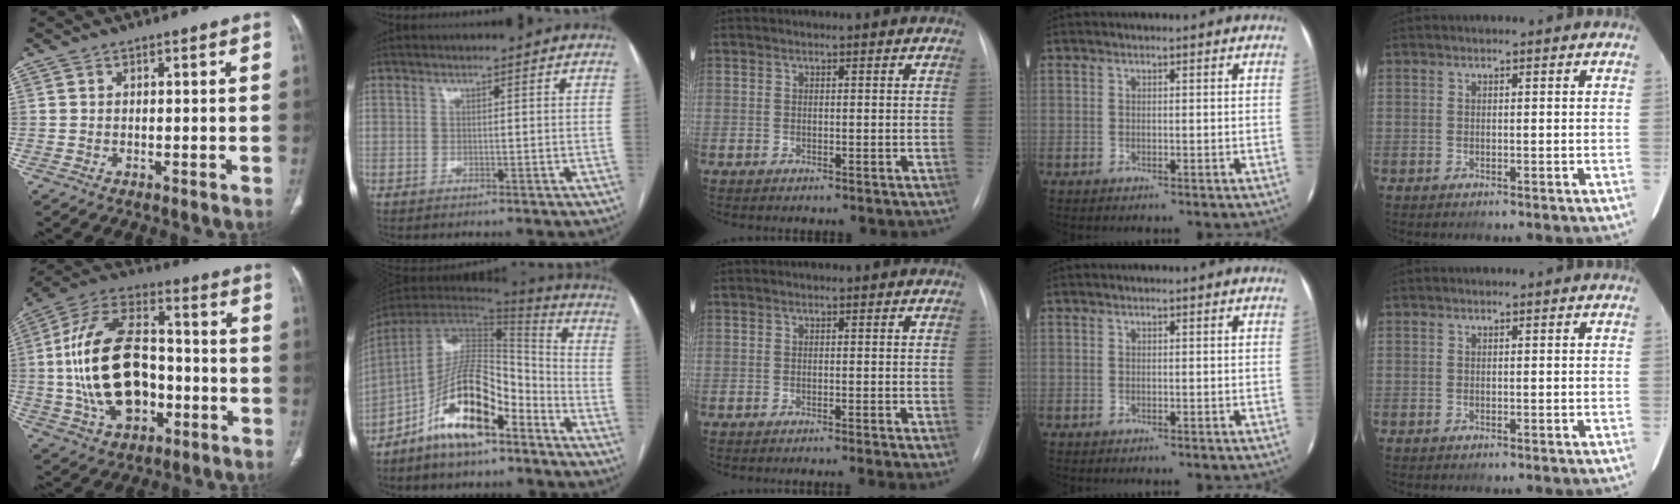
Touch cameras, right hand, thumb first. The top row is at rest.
{"thumb": {"total": 21.7, "force": [-2.8, 13.5, 16.8], "torque": [-0.302, 0.032, -0.041]}, "index": {"total": 15.0, "force": [-8.9, 4.9, 11.1], "torque": [-0.203, 0.015, -0.158]}, "middle": {"total": 2.4, "force": [-1.6, -0.4, 1.7], "torque": [-0.014, -0.002, -0.022]}}